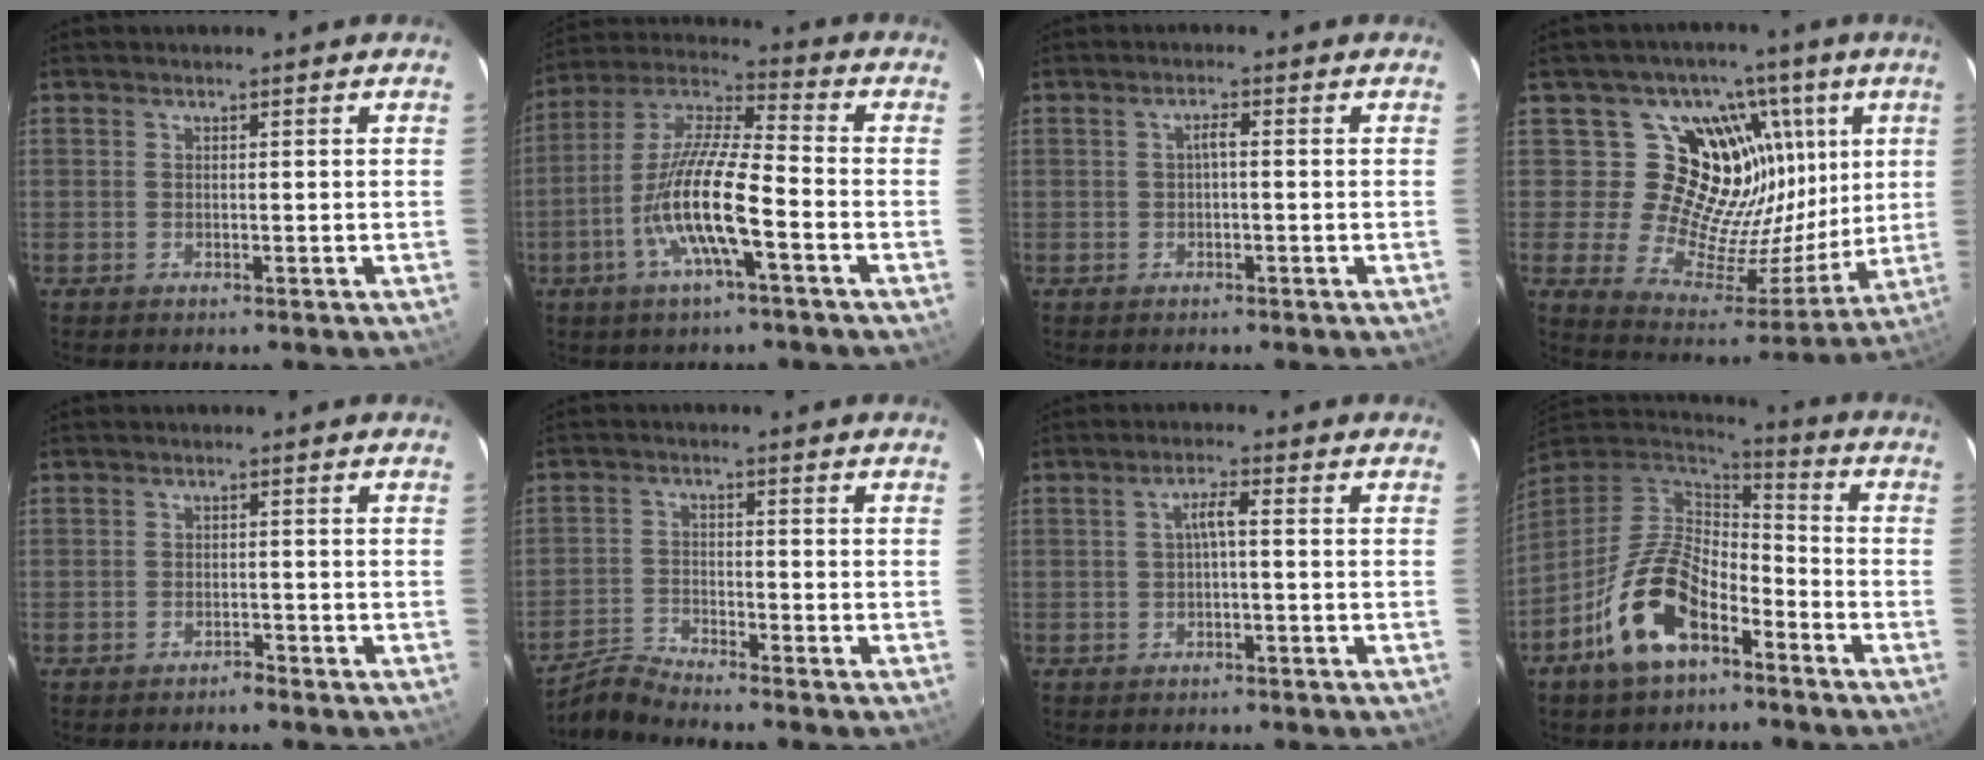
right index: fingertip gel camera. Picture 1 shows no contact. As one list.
[{"total": 13.7, "force": [-5.0, 2.2, 12.6], "torque": [-0.253, -0.004, -0.103]}, {"total": 1.4, "force": [-0.2, 0.3, 1.3], "torque": [-0.025, 0.010, -0.003]}, {"total": 19.6, "force": [8.3, 15.6, 8.6], "torque": [-0.144, -0.012, 0.151]}, {"total": 1.4, "force": [-1.3, 0.4, 0.1], "torque": [-0.007, 0.007, -0.020]}, {"total": 4.7, "force": [-4.6, -1.0, 0.2], "torque": [-0.018, 0.007, -0.097]}, {"total": 2.5, "force": [-0.3, 0.2, 2.4], "torque": [-0.048, 0.010, -0.003]}, {"total": 15.9, "force": [-8.7, 7.8, 10.8], "torque": [-0.217, 0.002, -0.160]}]